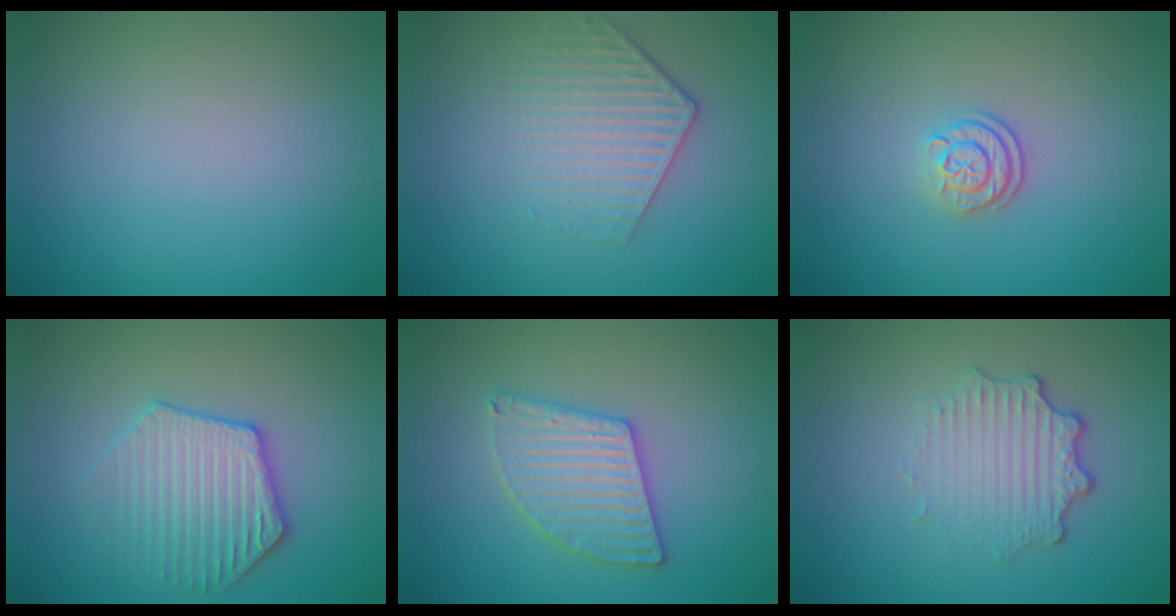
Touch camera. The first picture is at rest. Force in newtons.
{"total": 3.5, "press": 2.9, "slide": 2.0}
{"total": 2.2, "press": 1.8, "slide": 1.3}
{"total": 3.6, "press": 3.5, "slide": 0.6}
{"total": 3.6, "press": 3.6, "slide": 0.3}
{"total": 3.2, "press": 2.5, "slide": 1.9}